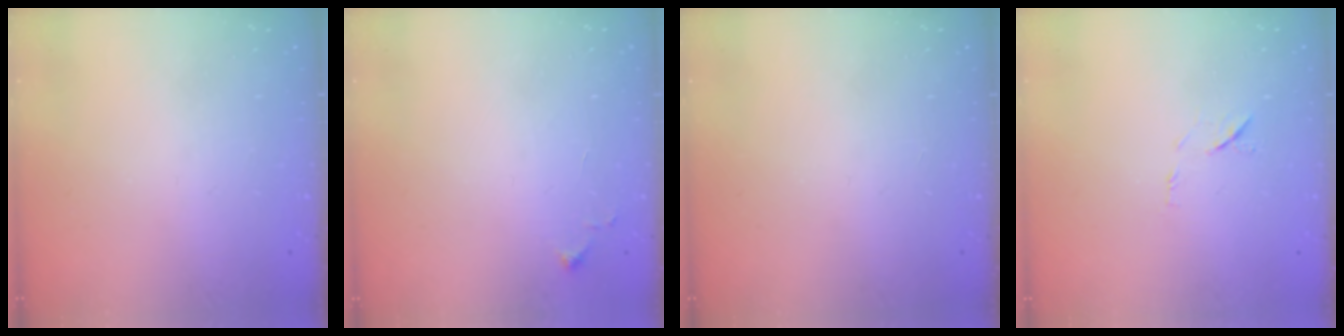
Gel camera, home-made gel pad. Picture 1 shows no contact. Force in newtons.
{"total": 3.2, "press": 3.2, "slide": 0.6}
{"total": 0.0}
{"total": 6.8, "press": 6.7, "slide": 0.8}